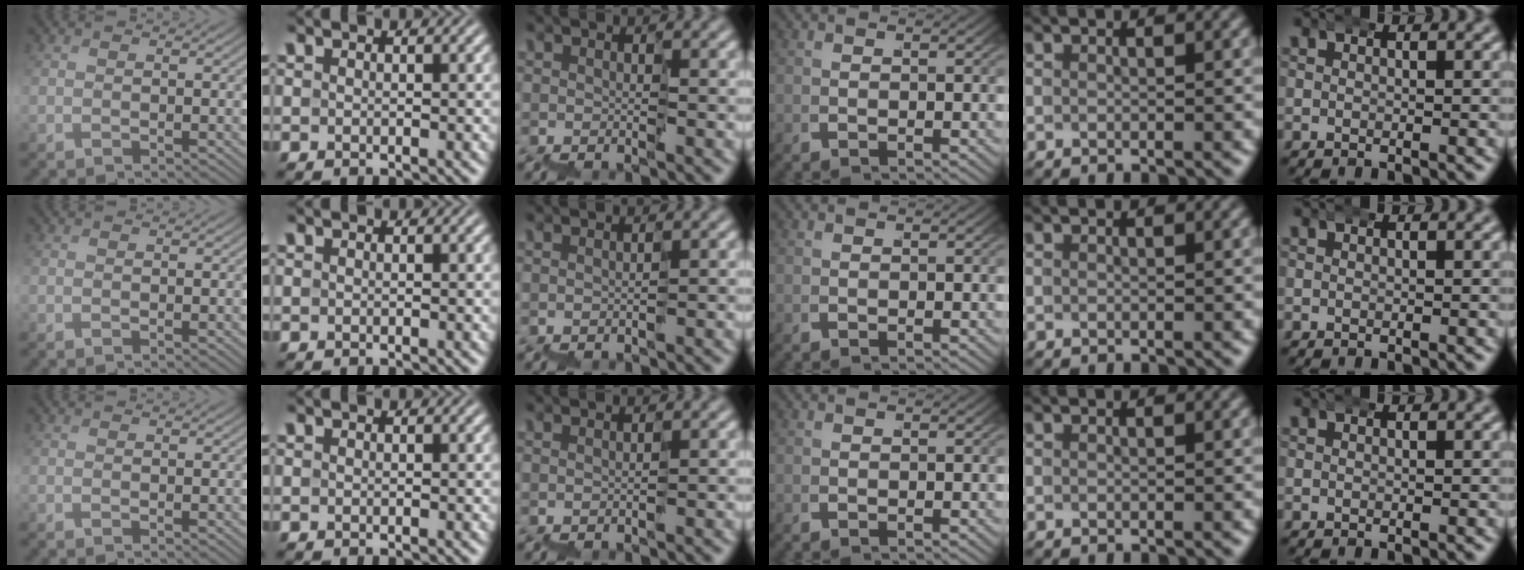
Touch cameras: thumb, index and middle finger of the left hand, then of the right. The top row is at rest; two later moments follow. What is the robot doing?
{"motion": "wrap", "object": "belt"}